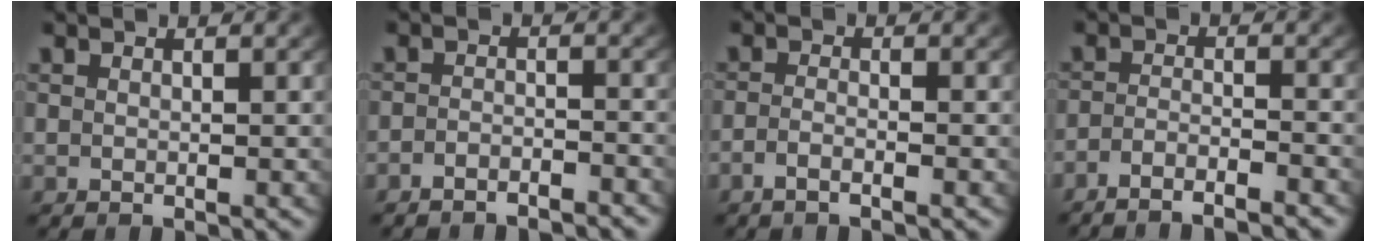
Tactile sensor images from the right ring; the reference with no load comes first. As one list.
[{"total": 3.3, "force": [-3.2, 0.7, 0.4], "torque": [-0.007, -0.009, -0.054]}, {"total": 2.1, "force": [-1.7, 0.2, 1.2], "torque": [-0.033, -0.008, -0.028]}, {"total": 4.4, "force": [-4.1, 0.8, 1.3], "torque": [-0.023, -0.011, -0.067]}]